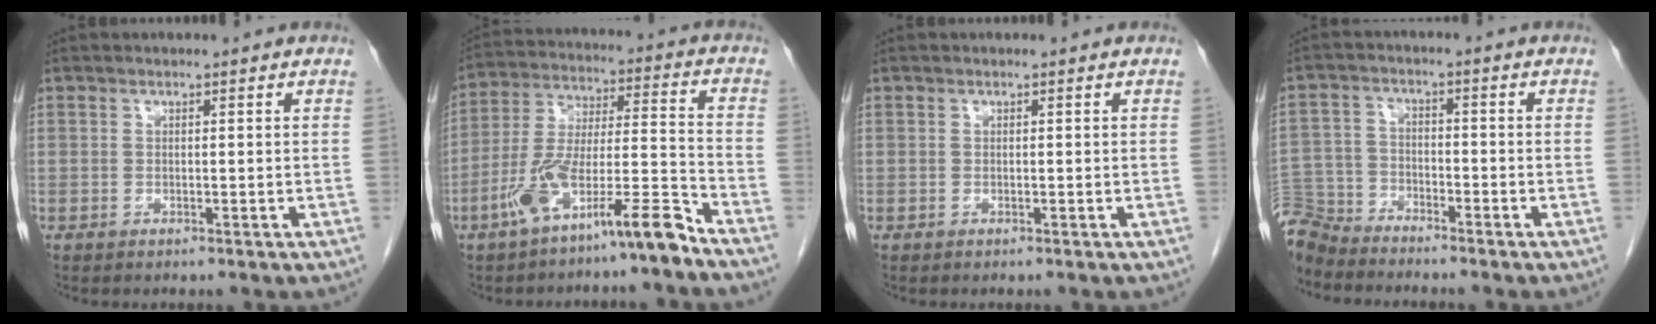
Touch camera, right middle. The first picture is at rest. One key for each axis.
{"total": 12.6, "fx": -8.6, "fy": 0.6, "fz": 9.2, "tx": -0.181, "ty": 0.008, "tz": -0.158}
{"total": 0.0}
{"total": 7.1, "fx": -7.0, "fy": 1.2, "fz": 0.4, "tx": -0.015, "ty": -0.007, "tz": -0.140}